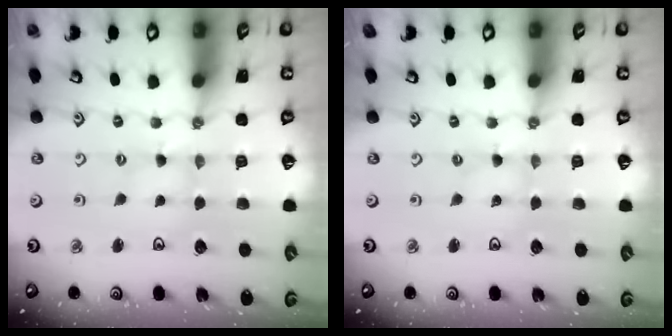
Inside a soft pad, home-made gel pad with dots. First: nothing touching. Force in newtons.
{"total": 0.0}